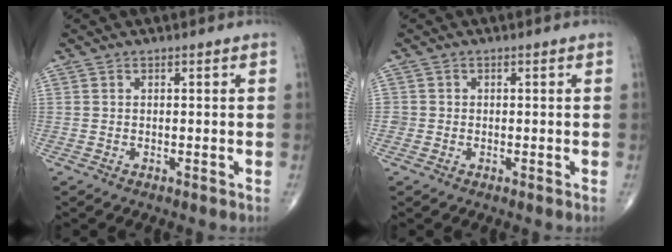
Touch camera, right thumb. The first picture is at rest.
{"total": 1.2, "force": [-0.2, 1.2, 0.0], "torque": [0.009, 0.006, -0.006]}